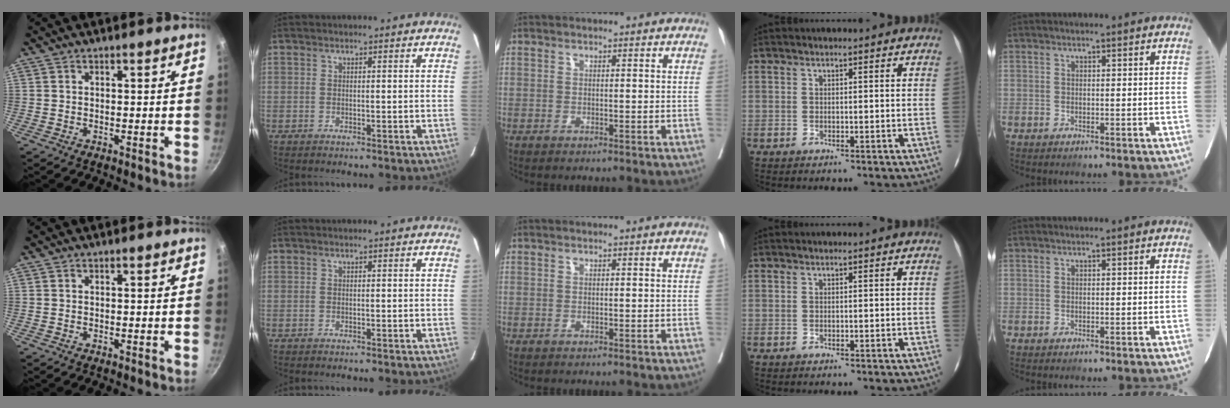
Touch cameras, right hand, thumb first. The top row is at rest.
{}